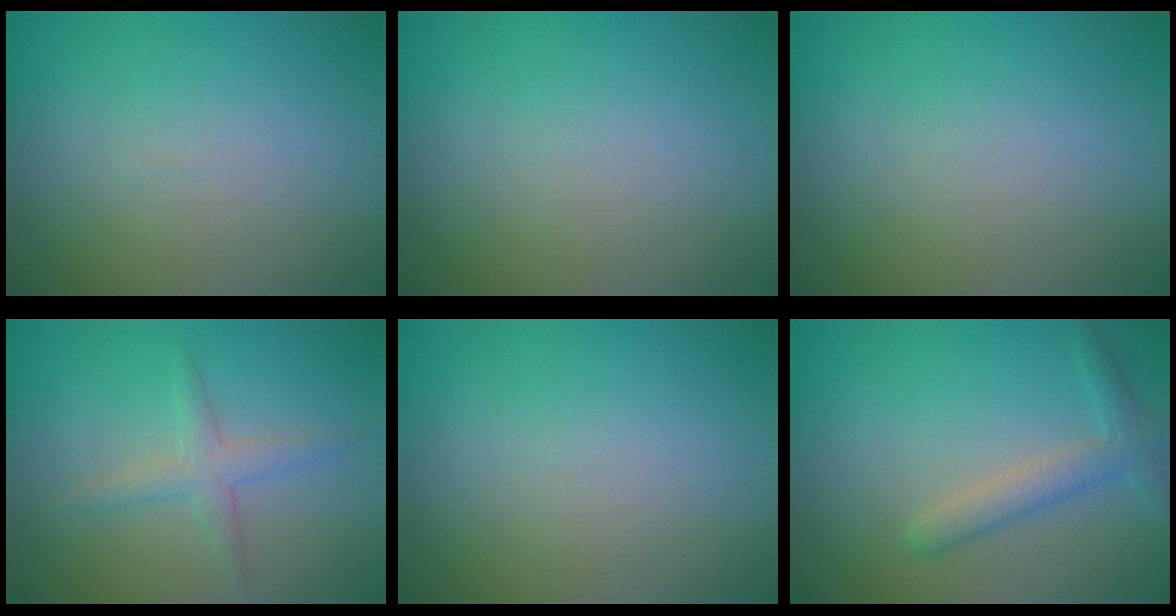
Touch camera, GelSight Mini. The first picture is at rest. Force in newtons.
{"total": 0.0}
{"total": 0.0}
{"total": 2.0, "press": 2.0, "slide": 0.1}
{"total": 0.0}
{"total": 2.6, "press": 2.6, "slide": 0.1}